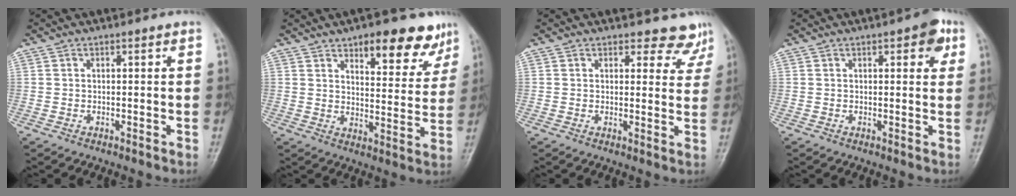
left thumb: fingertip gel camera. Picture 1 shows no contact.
{"total": 12.9, "force": [8.5, 5.2, 8.3], "torque": [-0.062, -0.046, 0.116]}
{"total": 5.7, "force": [5.2, 2.4, 0.3], "torque": [0.031, -0.034, 0.042]}
{"total": 4.5, "force": [2.1, 1.8, 3.5], "torque": [-0.029, -0.003, 0.017]}